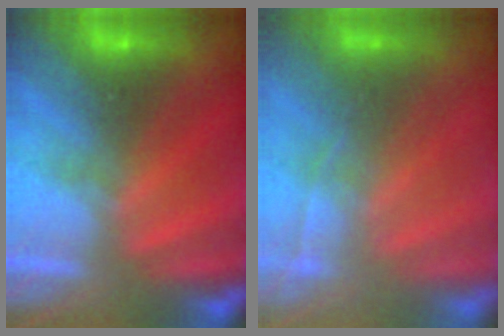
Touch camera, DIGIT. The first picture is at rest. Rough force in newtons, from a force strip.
{"total": 1.8}